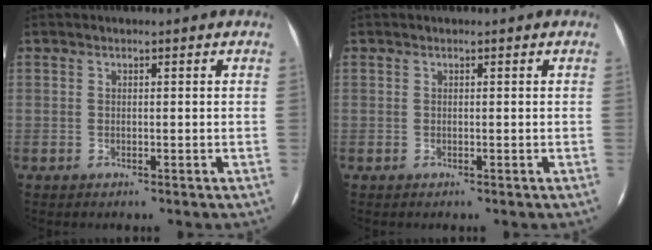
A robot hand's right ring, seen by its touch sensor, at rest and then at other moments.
{"total": 0.0}